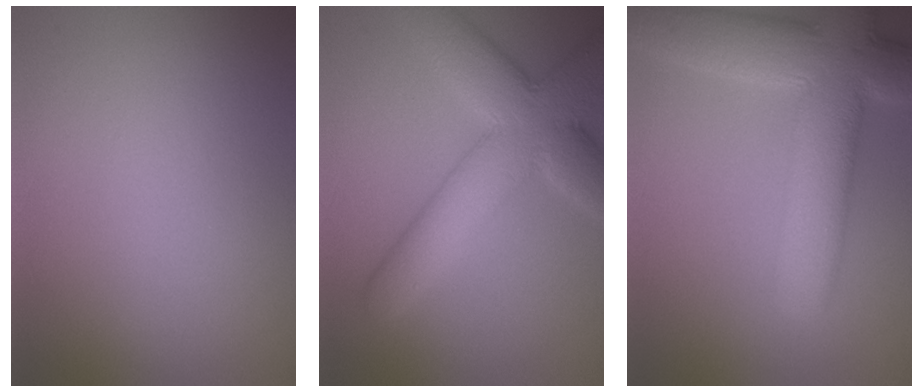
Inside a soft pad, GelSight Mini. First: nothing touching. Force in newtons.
{"total": 8.8, "press": 8.8, "slide": 0.4}
{"total": 9.9, "press": 9.9, "slide": 0.8}